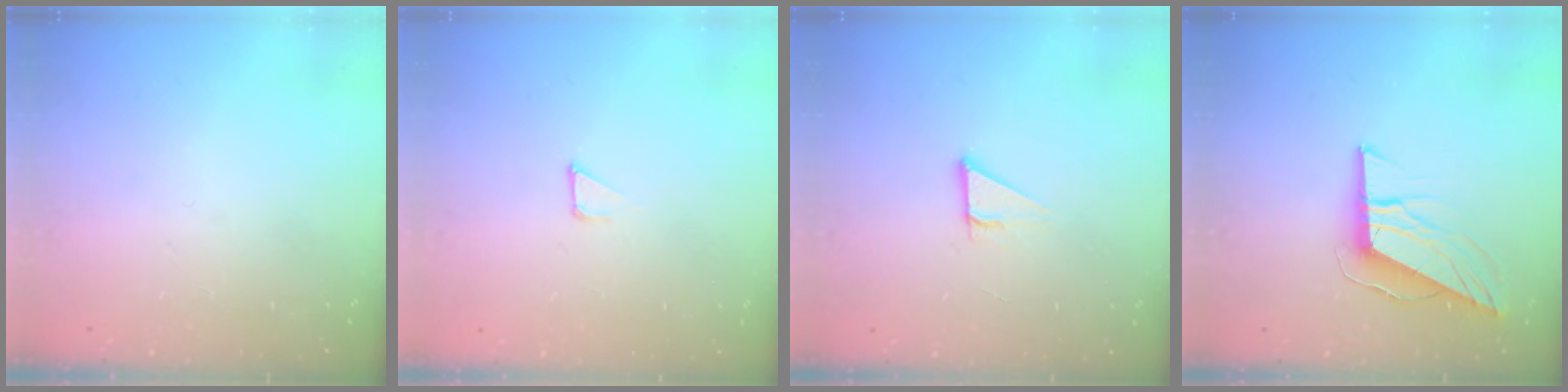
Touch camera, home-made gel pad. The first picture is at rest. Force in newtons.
{"total": 1.7, "press": 1.7, "slide": 0.0}
{"total": 2.9, "press": 2.9, "slide": 0.2}
{"total": 9.4, "press": 9.4, "slide": 0.6}